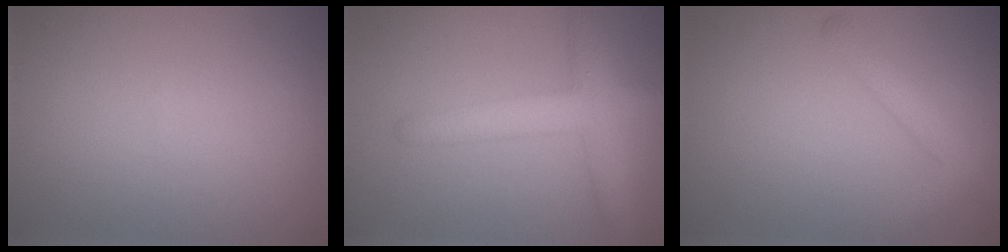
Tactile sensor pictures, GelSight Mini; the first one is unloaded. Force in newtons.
{"total": 4.9, "press": 4.9, "slide": 0.4}
{"total": 2.3, "press": 2.3, "slide": 0.2}